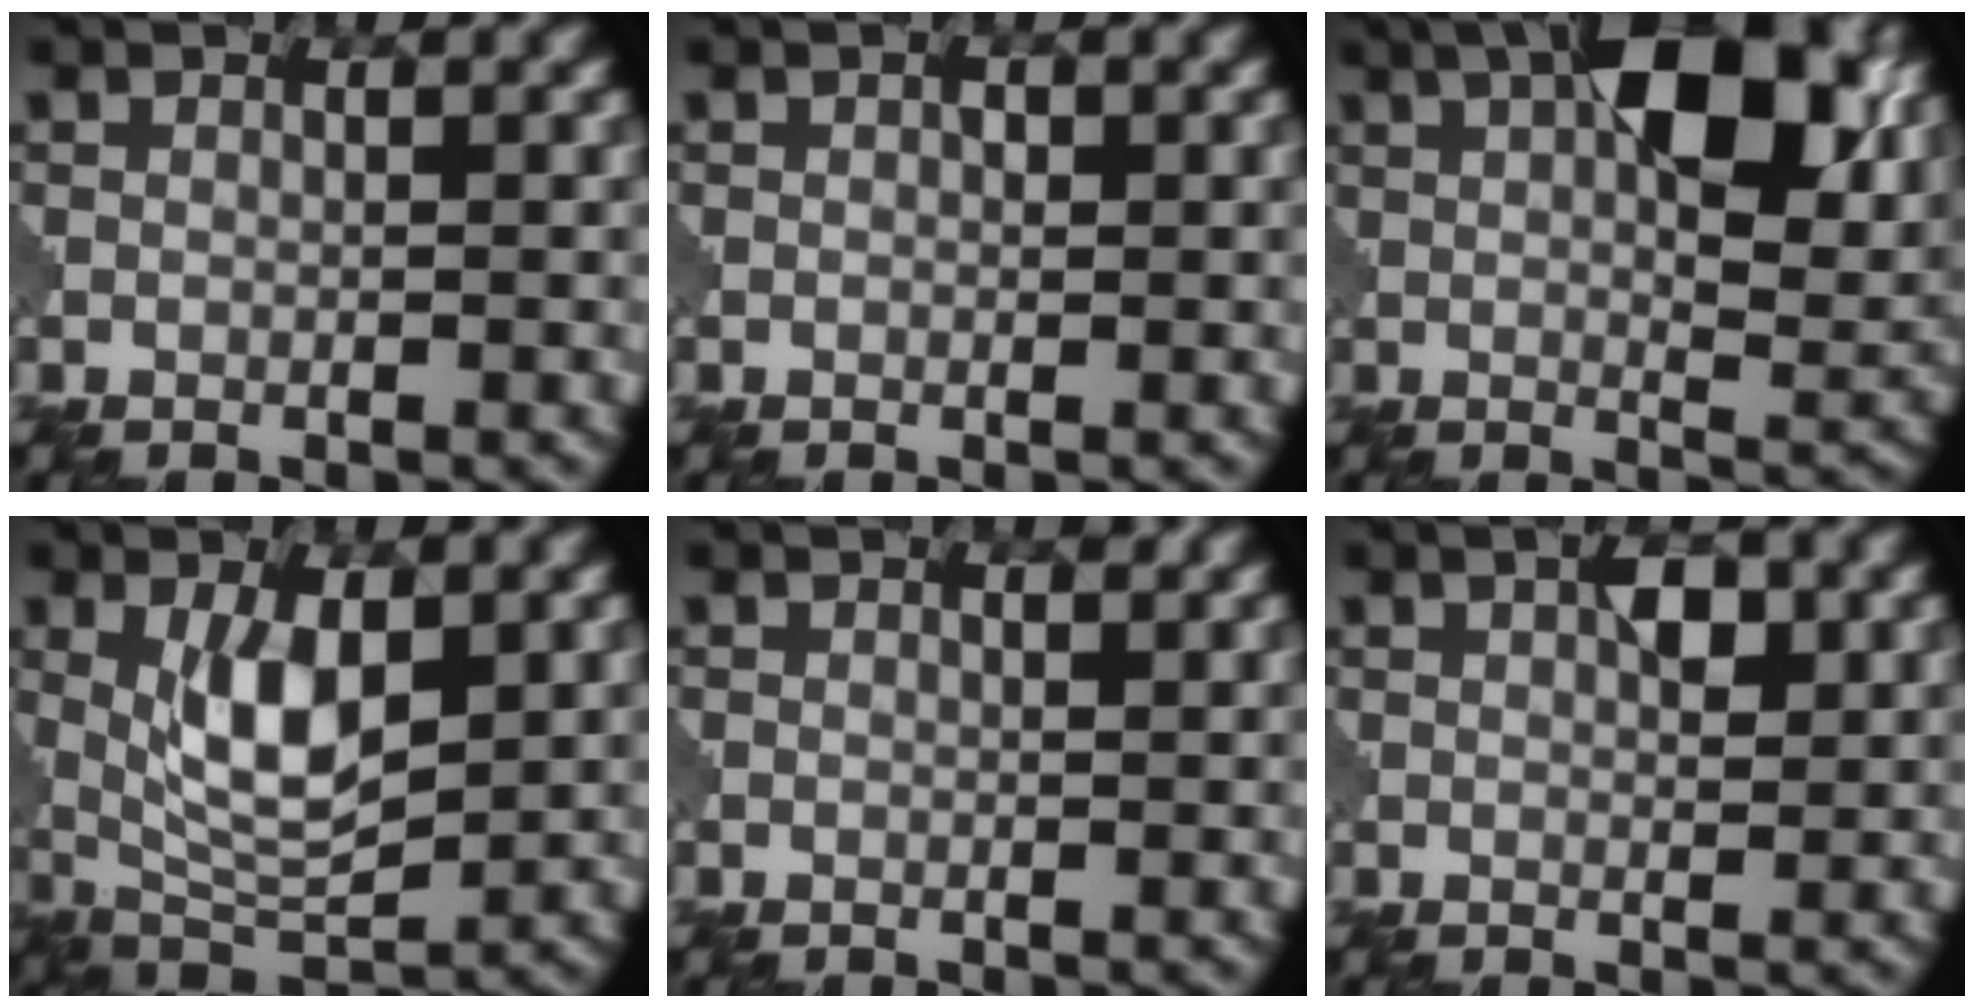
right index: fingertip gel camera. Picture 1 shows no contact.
{"total": 0.7, "force": [0.1, 0.5, 0.4], "torque": [-0.004, -0.002, 0.005]}
{"total": 11.8, "force": [4.6, 5.1, 9.6], "torque": [-0.130, -0.002, 0.065]}
{"total": 5.6, "force": [1.5, 2.3, 4.9], "torque": [-0.100, -0.007, 0.033]}
{"total": 0.6, "force": [0.4, 0.1, 0.5], "torque": [-0.007, -0.005, 0.008]}
{"total": 2.2, "force": [1.1, 0.8, 1.7], "torque": [-0.025, 0.000, 0.019]}